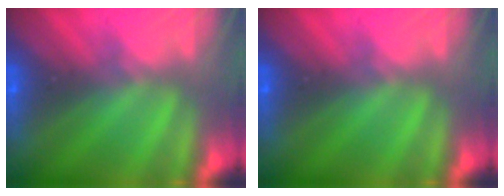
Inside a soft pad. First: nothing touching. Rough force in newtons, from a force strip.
{"total": 0.0}